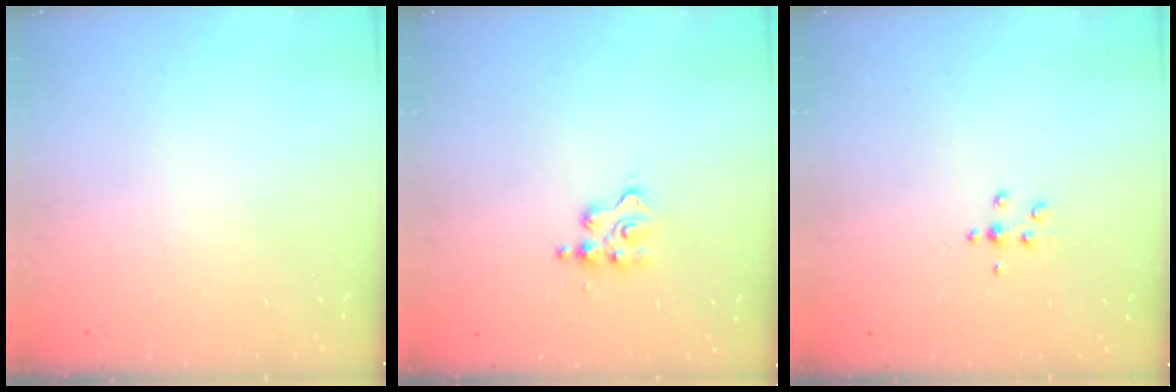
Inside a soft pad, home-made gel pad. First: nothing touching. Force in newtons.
{"total": 3.9, "press": 3.9, "slide": 0.5}
{"total": 4.9, "press": 4.5, "slide": 1.9}